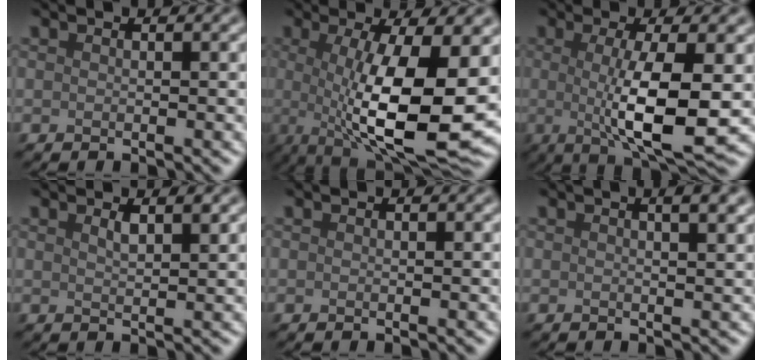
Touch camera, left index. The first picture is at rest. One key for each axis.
{"total": 11.9, "fx": -0.6, "fy": 3.3, "fz": 11.5, "tx": -0.178, "ty": -0.020, "tz": -0.009}
{"total": 7.5, "fx": -0.4, "fy": 1.5, "fz": 7.4, "tx": -0.119, "ty": -0.010, "tz": -0.005}
{"total": 1.4, "fx": 1.0, "fy": 0.3, "fz": 1.0, "tx": -0.016, "ty": 0.001, "tz": 0.015}
{"total": 0.0}
{"total": 3.1, "fx": 1.3, "fy": 1.1, "fz": 2.6, "tx": -0.012, "ty": 0.010, "tz": 0.000}